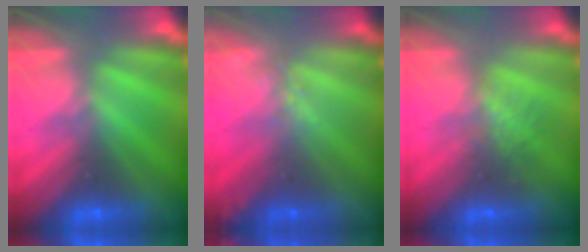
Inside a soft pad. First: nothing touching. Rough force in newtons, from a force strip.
{"total": 1.6}
{"total": 2.7}